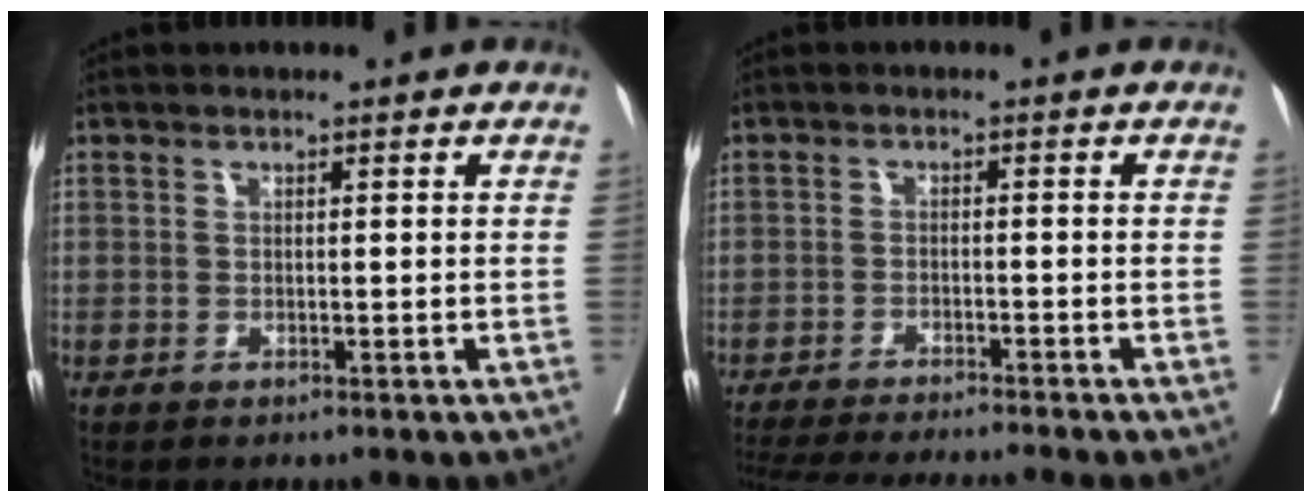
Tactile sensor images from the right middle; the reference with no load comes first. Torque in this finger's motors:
{"motor_torque": [1.03, -1.11, 0.10, 0.08]}